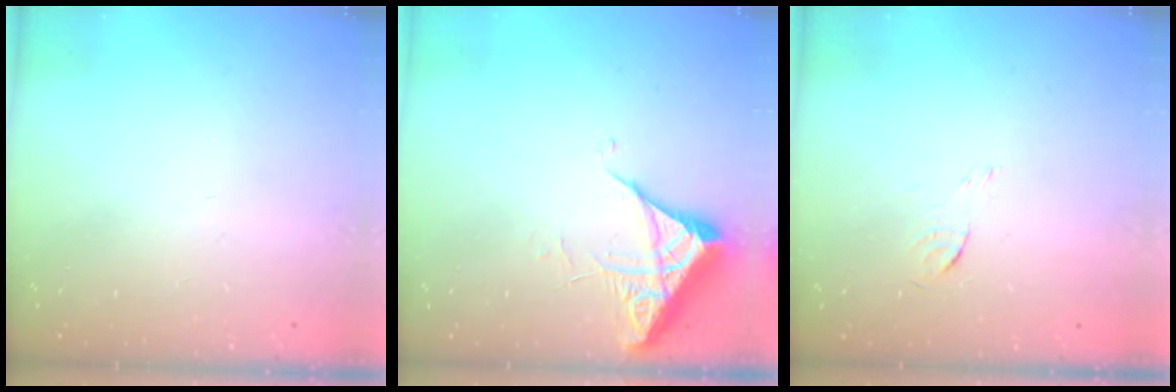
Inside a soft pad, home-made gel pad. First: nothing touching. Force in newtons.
{"total": 5.4, "press": 5.4, "slide": 0.3}
{"total": 3.9, "press": 3.7, "slide": 1.2}